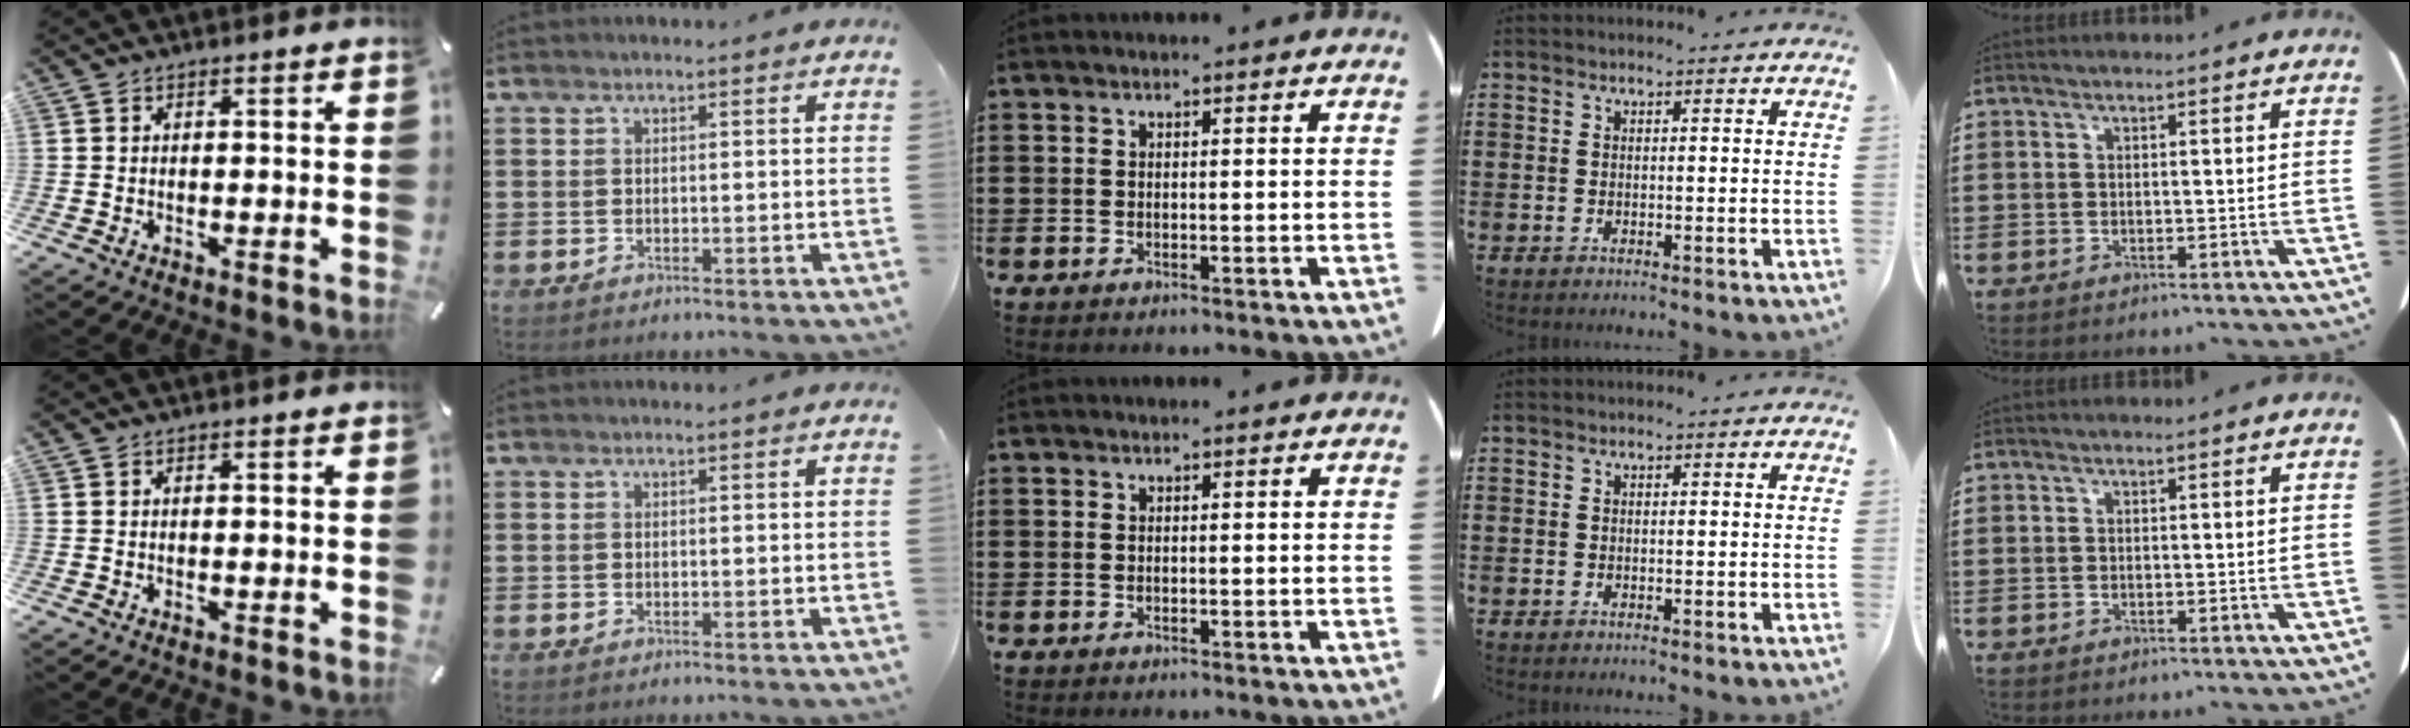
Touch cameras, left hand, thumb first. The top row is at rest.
{}